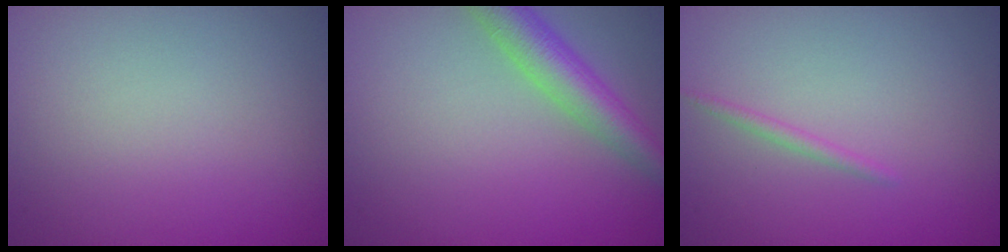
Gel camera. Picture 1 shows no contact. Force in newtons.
{"total": 4.4, "press": 4.4, "slide": 0.3}
{"total": 0.8, "press": 0.8, "slide": 0.1}